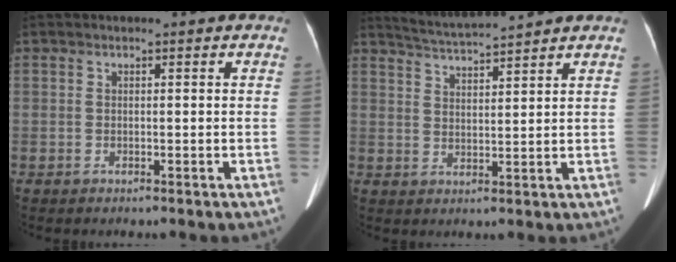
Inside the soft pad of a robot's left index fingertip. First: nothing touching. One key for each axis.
{"total": 6.8, "fx": 6.4, "fy": -1.2, "fz": 1.7, "tx": -0.044, "ty": 0.013, "tz": 0.114}